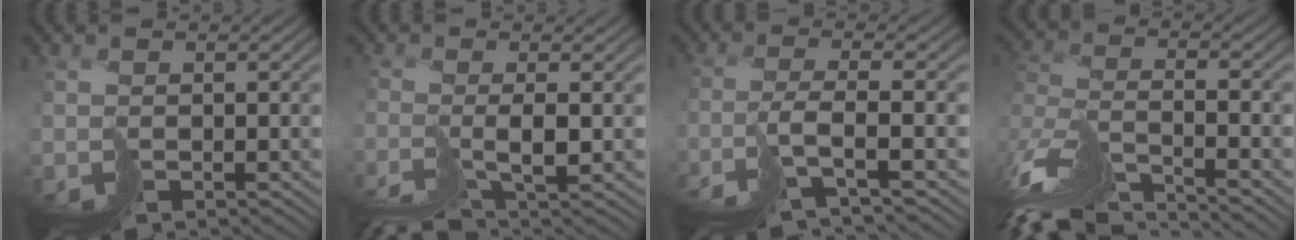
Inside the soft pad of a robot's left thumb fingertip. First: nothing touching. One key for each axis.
{"total": 4.1, "fx": -3.1, "fy": -0.5, "fz": 2.6, "tx": -0.033, "ty": -0.003, "tz": -0.060}
{"total": 4.5, "fx": -2.7, "fy": -0.8, "fz": 3.5, "tx": -0.043, "ty": 0.013, "tz": -0.065}
{"total": 10.1, "fx": -8.7, "fy": 1.8, "fz": 4.8, "tx": -0.118, "ty": -0.006, "tz": -0.155}